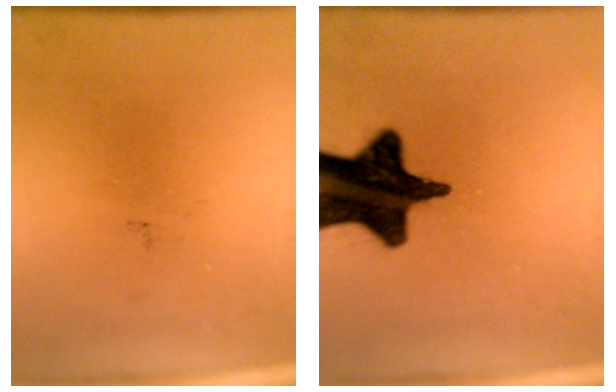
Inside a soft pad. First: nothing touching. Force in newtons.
{"total": 18.6}